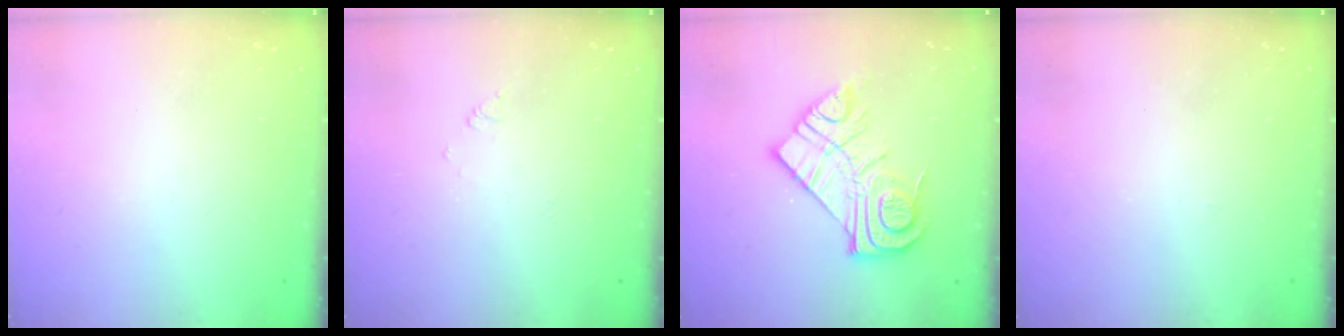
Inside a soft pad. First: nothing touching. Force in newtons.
{"total": 3.0, "press": 3.0, "slide": 0.4}
{"total": 16.3, "press": 16.2, "slide": 1.1}
{"total": 2.8, "press": 2.8, "slide": 0.4}